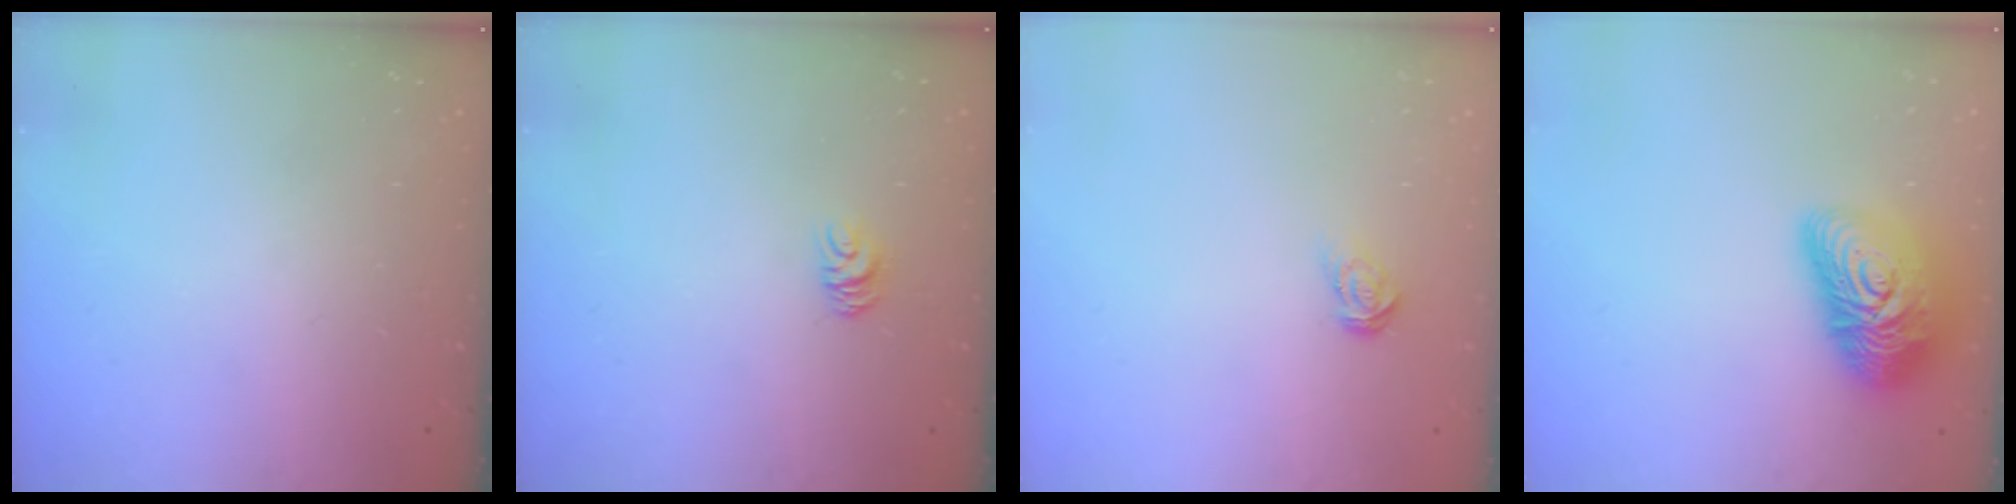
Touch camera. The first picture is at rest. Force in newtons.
{"total": 5.3, "press": 5.3, "slide": 0.4}
{"total": 3.5, "press": 3.5, "slide": 0.3}
{"total": 17.7, "press": 17.7, "slide": 1.1}